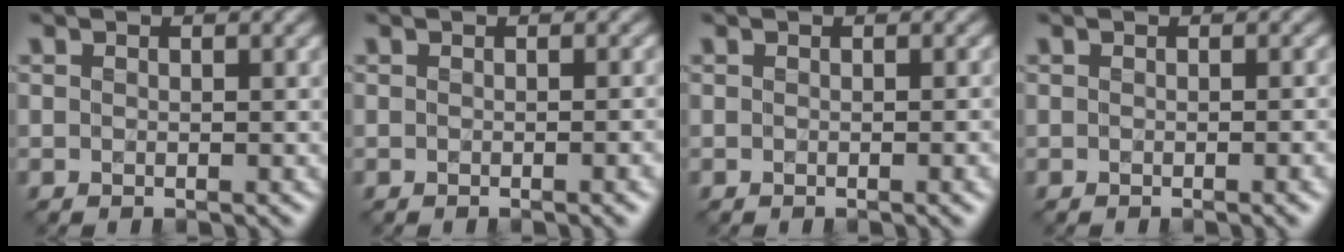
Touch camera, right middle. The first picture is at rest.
{"total": 2.7, "force": [-0.6, 0.8, 2.5], "torque": [-0.020, -0.001, -0.009]}
{"total": 2.1, "force": [-0.4, 0.6, 2.0], "torque": [-0.017, -0.001, -0.006]}
{"total": 2.4, "force": [-0.6, 0.7, 2.2], "torque": [-0.019, -0.001, -0.009]}